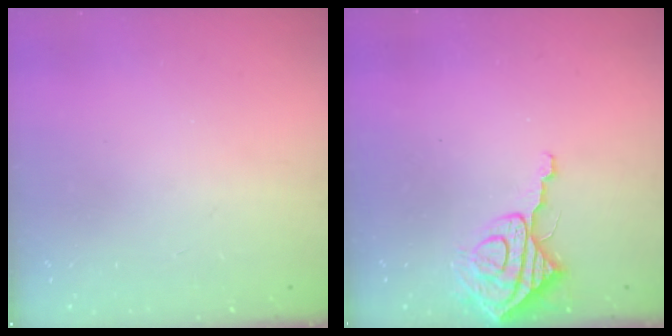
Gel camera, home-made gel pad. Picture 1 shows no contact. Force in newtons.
{"total": 8.1, "press": 8.1, "slide": 0.6}